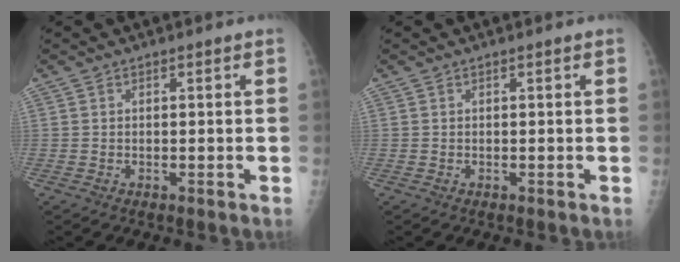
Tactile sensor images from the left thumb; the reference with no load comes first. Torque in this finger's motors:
{"motor_torque": [-0.12, 0.12, 0.00, 0.00, 0.00]}